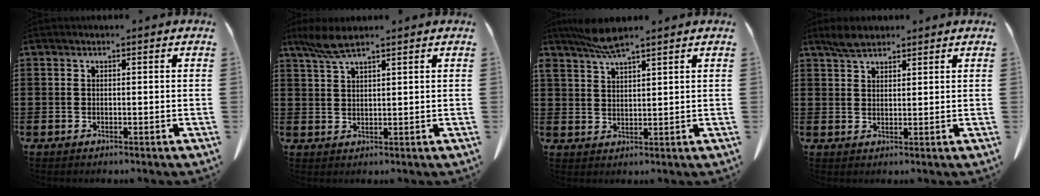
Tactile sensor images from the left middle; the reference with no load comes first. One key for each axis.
{"total": 4.6, "fx": 3.4, "fy": 0.7, "fz": 3.1, "tx": -0.068, "ty": -0.001, "tz": 0.062}
{"total": 4.5, "fx": 4.0, "fy": 0.4, "fz": 2.1, "tx": -0.054, "ty": -0.010, "tz": 0.074}
{"total": 3.1, "fx": 2.6, "fy": 1.1, "fz": 1.3, "tx": -0.031, "ty": 0.005, "tz": 0.050}